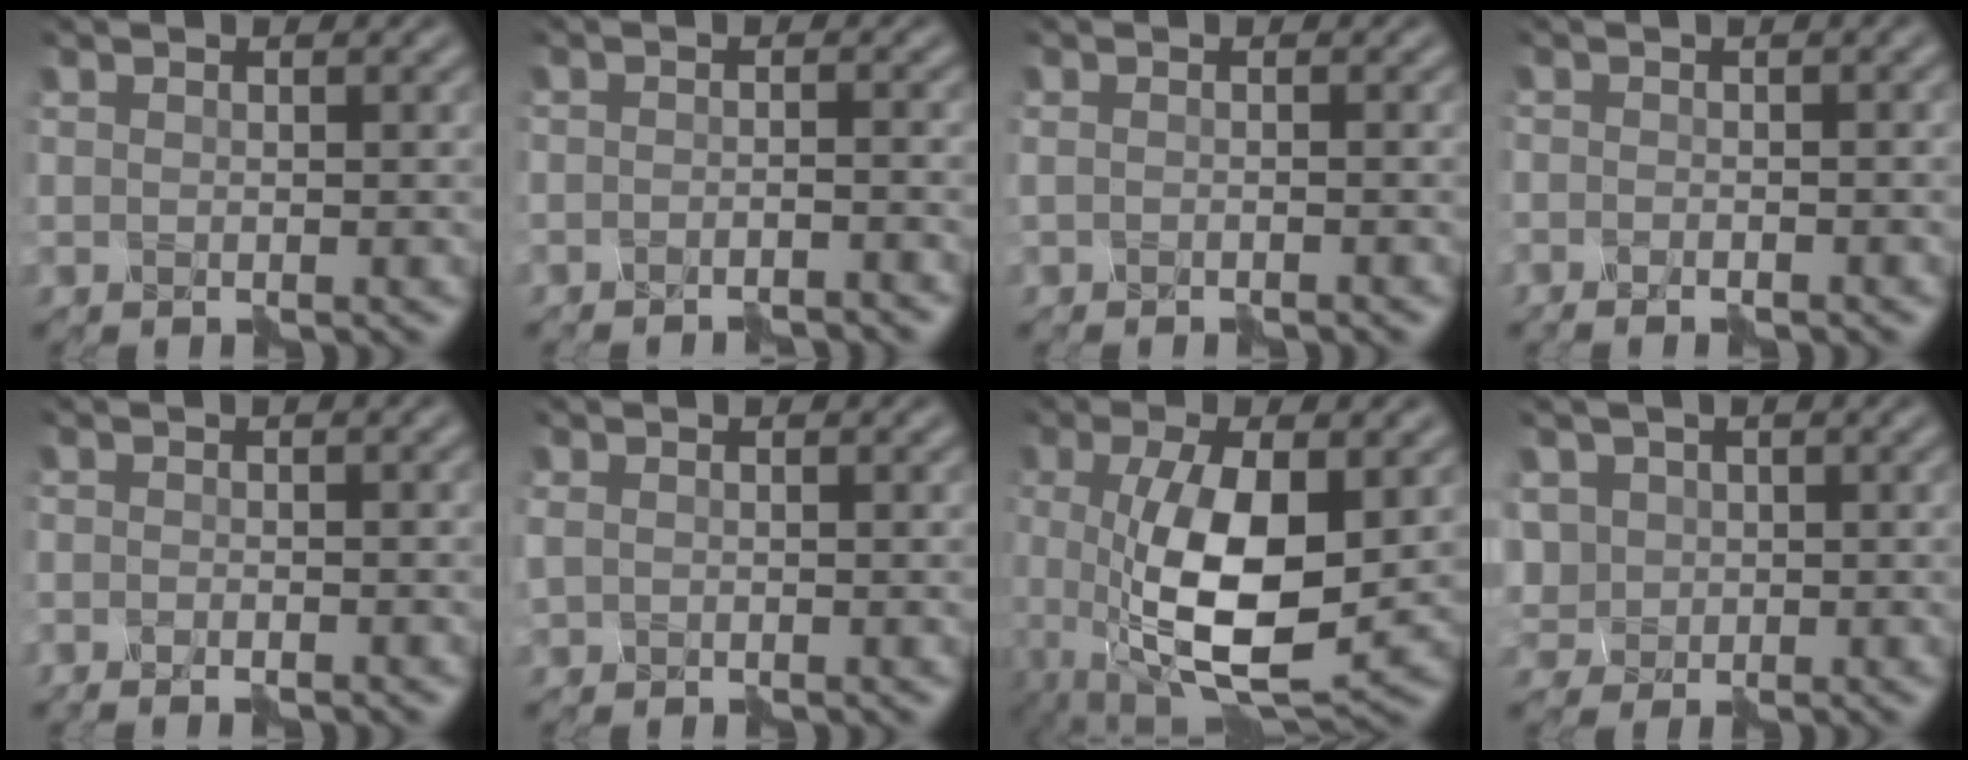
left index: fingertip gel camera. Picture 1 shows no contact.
{"total": 2.5, "force": [-2.5, 0.0, 0.3], "torque": [0.004, 0.001, -0.042]}
{"total": 0.8, "force": [-0.6, 0.2, 0.6], "torque": [-0.007, -0.005, -0.017]}
{"total": 2.3, "force": [-1.0, 0.6, 2.0], "torque": [-0.012, 0.002, -0.022]}
{"total": 1.7, "force": [-1.2, 0.2, 1.2], "torque": [-0.011, 0.000, -0.027]}
{"total": 0.8, "force": [-0.1, 0.6, 0.4], "torque": [-0.008, 0.001, 0.000]}
{"total": 9.8, "force": [-1.1, 3.7, 9.0], "torque": [-0.165, -0.011, -0.019]}
{"total": 2.9, "force": [-0.2, 2.7, 0.9], "torque": [-0.021, -0.001, -0.007]}